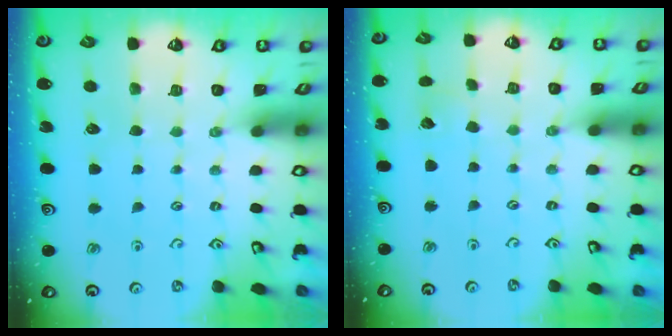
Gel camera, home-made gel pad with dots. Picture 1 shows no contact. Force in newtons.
{"total": 3.4, "press": 3.3, "slide": 0.4}